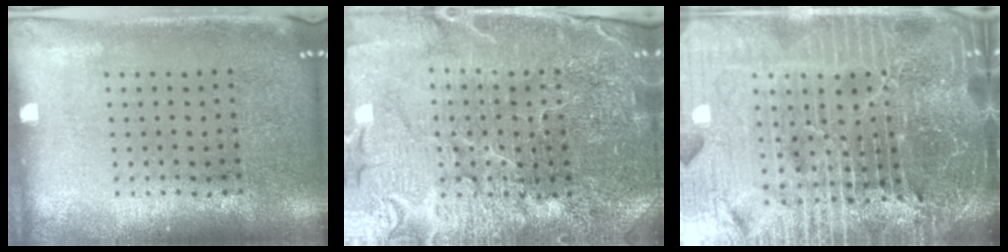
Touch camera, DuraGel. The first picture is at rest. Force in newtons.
{"total": 5.2, "press": 4.8, "slide": 2.0}
{"total": 7.2, "press": 6.2, "slide": 3.7}